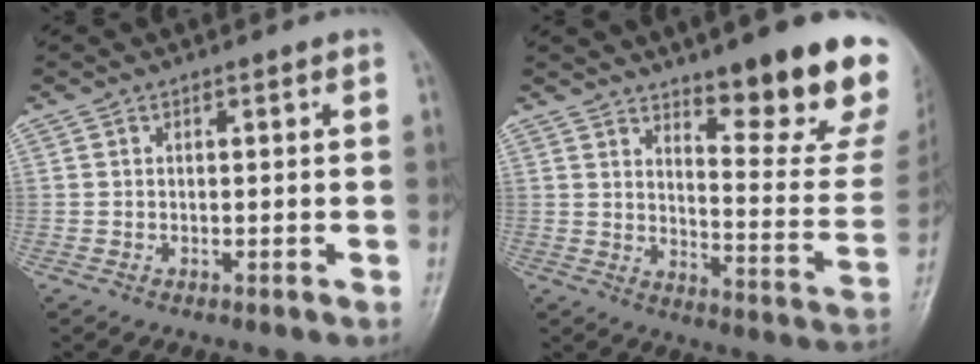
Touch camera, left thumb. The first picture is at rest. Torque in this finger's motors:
{"motor_torque": [1.02, 0.92, 1.48, -1.29, 0.08]}